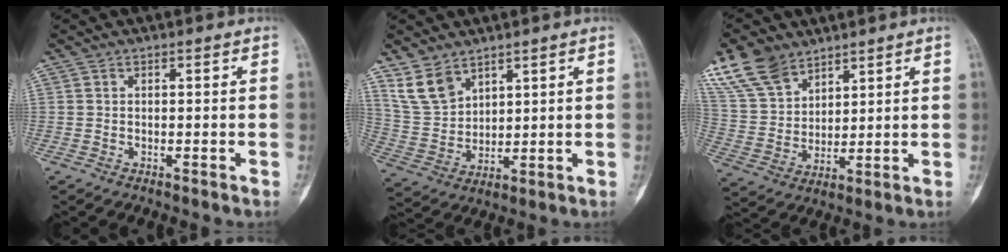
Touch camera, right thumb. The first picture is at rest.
{"total": 8.2, "force": [5.7, 4.9, 3.3], "torque": [-0.056, -0.024, 0.130]}
{"total": 12.5, "force": [9.0, 7.1, 5.1], "torque": [-0.089, -0.027, 0.193]}